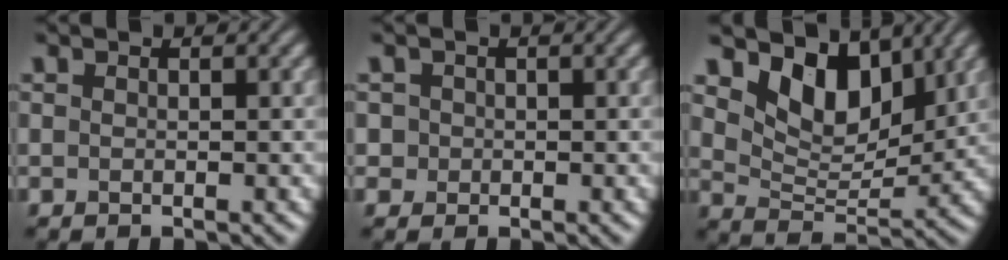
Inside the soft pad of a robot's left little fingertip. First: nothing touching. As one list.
[{"total": 1.2, "force": [0.1, 1.1, 0.2], "torque": [0.008, -0.001, -0.002]}, {"total": 6.7, "force": [4.1, 3.7, 3.9], "torque": [-0.072, -0.012, 0.064]}]